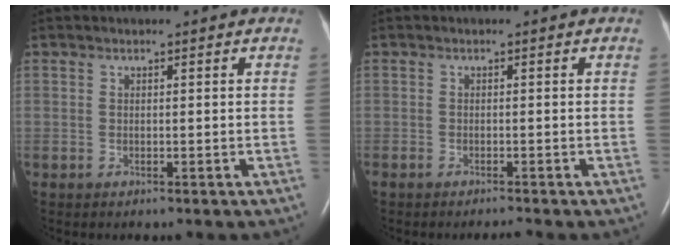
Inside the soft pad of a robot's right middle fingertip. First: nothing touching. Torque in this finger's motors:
{"motor_torque": [-0.28, 0.15, 0.01, 0.00]}